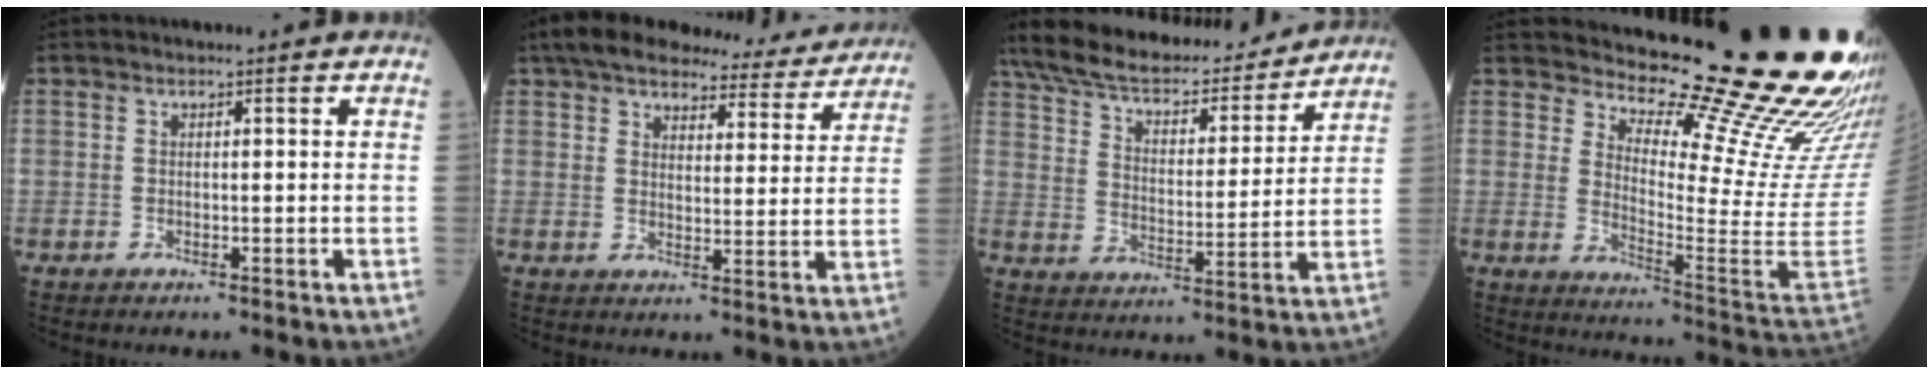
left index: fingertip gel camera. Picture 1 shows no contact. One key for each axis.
{"total": 17.4, "fx": 15.5, "fy": 4.5, "fz": 6.6, "tx": -0.083, "ty": 0.015, "tz": 0.193}
{"total": 23.7, "fx": 20.8, "fy": 6.0, "fz": 9.6, "tx": -0.172, "ty": 0.019, "tz": 0.307}
{"total": 24.6, "fx": 21.4, "fy": 1.1, "fz": 12.1, "tx": -0.174, "ty": -0.136, "tz": 0.271}